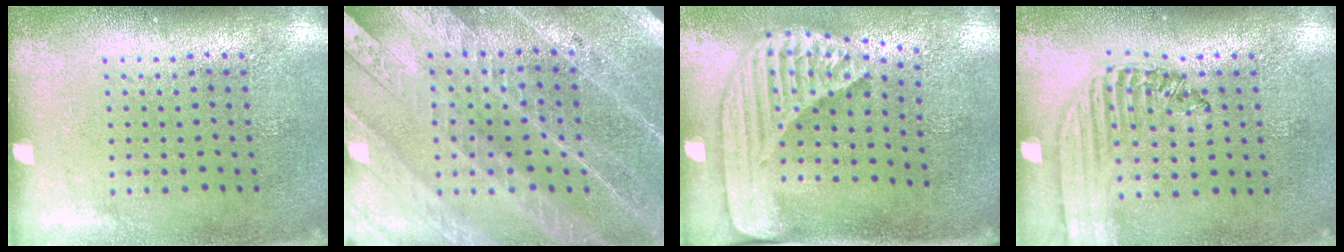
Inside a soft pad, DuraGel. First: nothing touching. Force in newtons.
{"total": 3.9, "press": 3.6, "slide": 1.5}
{"total": 2.4, "press": 1.7, "slide": 1.7}
{"total": 1.5, "press": 1.3, "slide": 0.7}